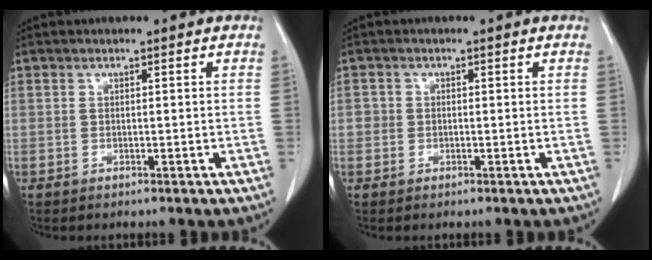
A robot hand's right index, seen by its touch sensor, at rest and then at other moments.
{"total": 1.5, "force": [-0.1, 1.5, 0.3], "torque": [0.006, 0.008, -0.002]}